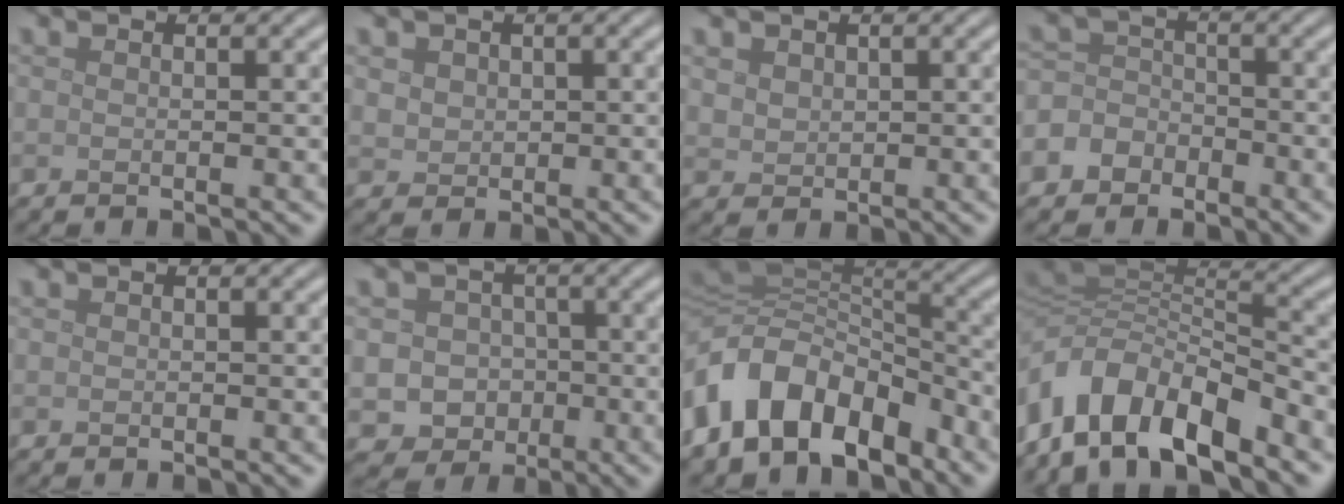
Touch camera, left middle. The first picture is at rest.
{"total": 1.7, "force": [0.5, 1.5, 0.6], "torque": [-0.012, -0.007, 0.014]}
{"total": 1.5, "force": [0.7, 1.2, 0.5], "torque": [-0.012, -0.004, 0.020]}
{"total": 5.0, "force": [-2.6, 4.2, 1.0], "torque": [0.005, 0.003, -0.068]}
{"total": 0.0}
{"total": 4.5, "force": [-1.1, 4.2, 1.2], "torque": [0.002, 0.007, -0.037]}
{"total": 12.1, "force": [-5.6, 8.0, 7.0], "torque": [-0.138, 0.002, -0.100]}
{"total": 9.7, "force": [-5.3, 4.4, 6.8], "torque": [-0.115, 0.003, -0.101]}